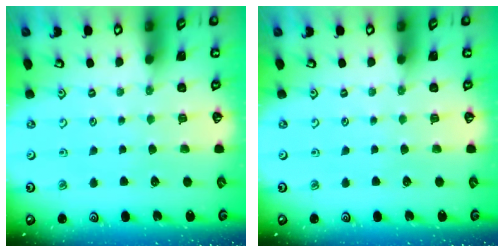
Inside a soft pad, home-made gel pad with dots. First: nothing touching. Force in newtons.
{"total": 0.0}